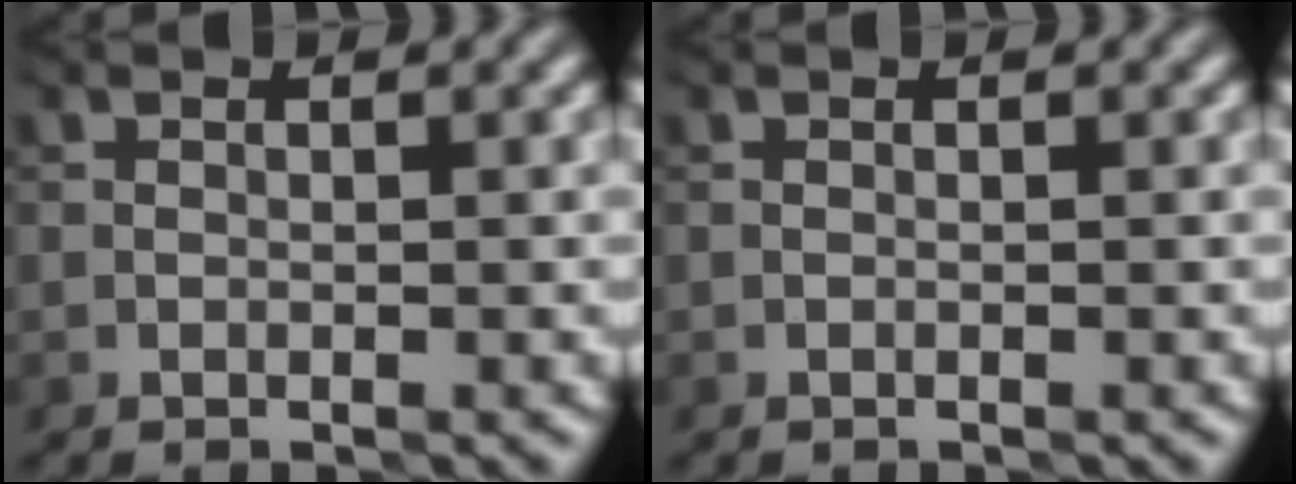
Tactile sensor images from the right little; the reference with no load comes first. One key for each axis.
{"total": 0.0}